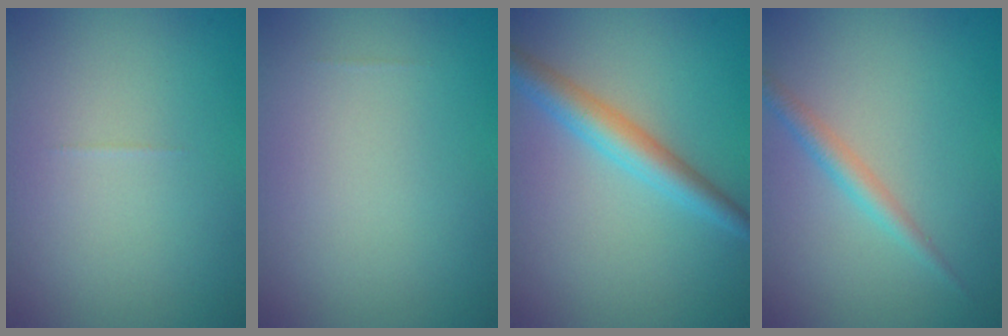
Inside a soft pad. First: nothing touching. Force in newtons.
{"total": 0.0}
{"total": 3.7, "press": 3.7, "slide": 0.1}
{"total": 1.9, "press": 1.9, "slide": 0.1}